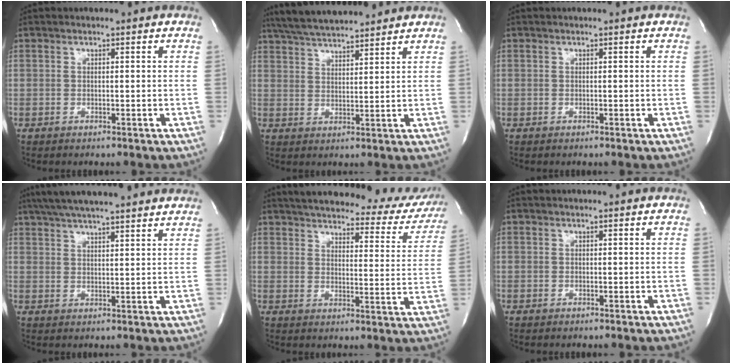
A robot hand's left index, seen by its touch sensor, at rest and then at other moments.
{"total": 12.2, "force": [11.1, 1.5, 4.9], "torque": [-0.093, 0.024, 0.180]}
{"total": 0.0}
{"total": 18.2, "force": [15.8, 1.8, 8.8], "torque": [-0.152, 0.045, 0.219]}
{"total": 25.8, "force": [23.3, 6.3, 9.1], "torque": [-0.129, -0.048, 0.265]}
{"total": 0.0}